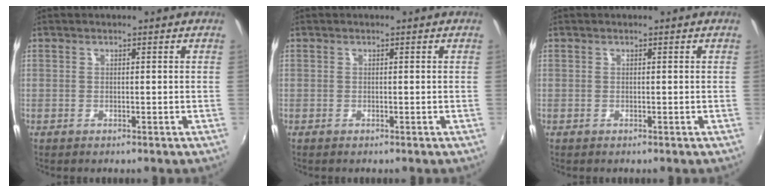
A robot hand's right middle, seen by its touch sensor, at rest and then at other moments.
{"total": 0.0}
{"total": 0.0}